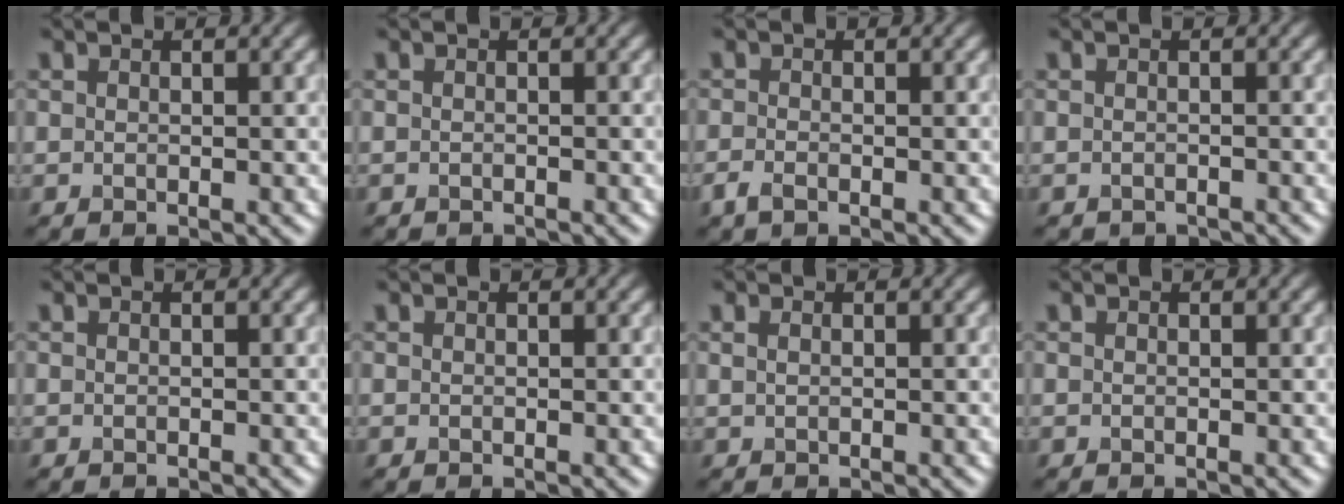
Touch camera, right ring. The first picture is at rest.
{"total": 1.0, "force": [-1.0, 0.0, 0.0], "torque": [0.003, -0.007, -0.017]}
{"total": 1.3, "force": [-0.9, 0.5, 0.8], "torque": [-0.020, -0.003, -0.020]}
{"total": 1.2, "force": [-1.2, 0.1, -0.1], "torque": [0.004, -0.007, -0.017]}
{"total": 0.0}
{"total": 0.0}
{"total": 0.6, "force": [0.3, 0.4, 0.4], "torque": [-0.010, -0.001, 0.006]}
{"total": 0.0}